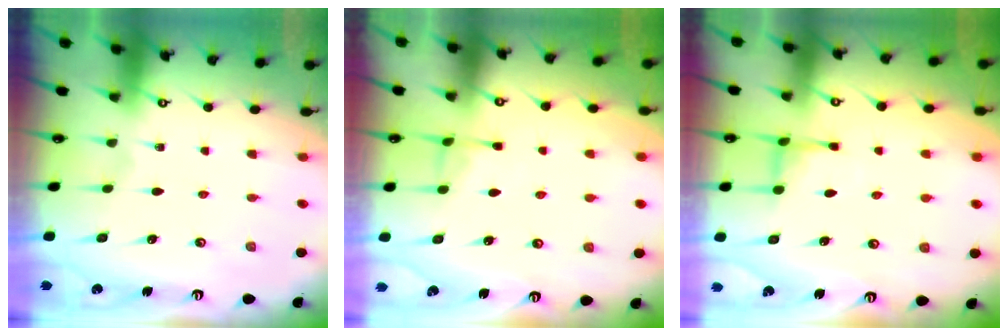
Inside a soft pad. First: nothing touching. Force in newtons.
{"total": 3.9, "press": 3.8, "slide": 0.7}
{"total": 4.7, "press": 4.6, "slide": 0.8}